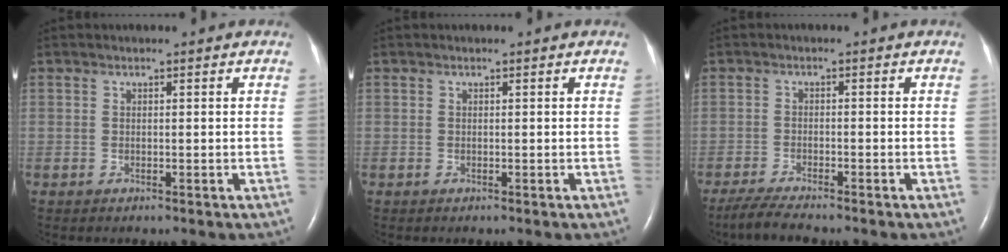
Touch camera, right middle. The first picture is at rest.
{"total": 0.0}
{"total": 4.4, "force": [-3.8, 0.0, 2.2], "torque": [-0.050, -0.017, -0.069]}